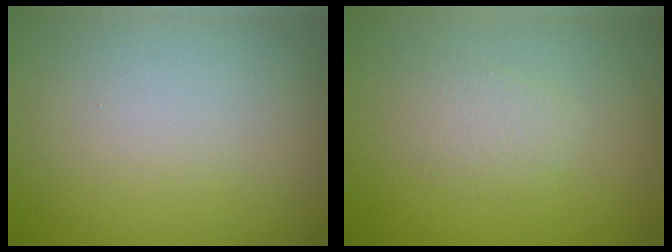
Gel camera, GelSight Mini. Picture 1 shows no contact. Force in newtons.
{"total": 1.4, "press": 1.4, "slide": 0.1}